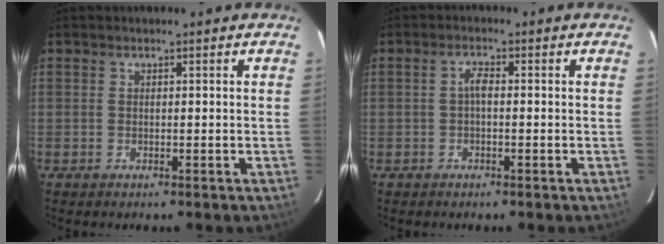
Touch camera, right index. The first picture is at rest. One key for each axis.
{"total": 1.7, "fx": -0.3, "fy": 0.6, "fz": 1.6, "tx": -0.032, "ty": 0.008, "tz": -0.008}